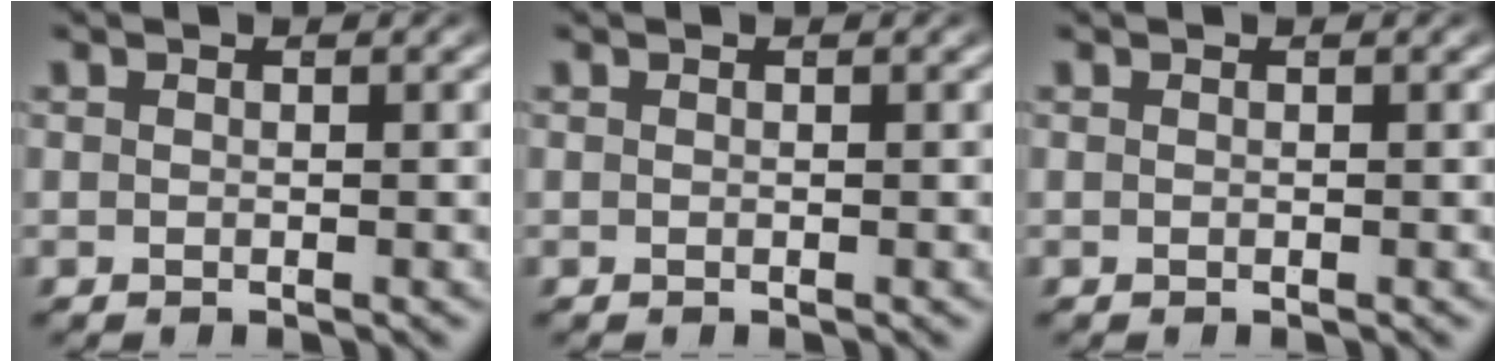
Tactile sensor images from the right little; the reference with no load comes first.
{"total": 0.0}
{"total": 0.0}